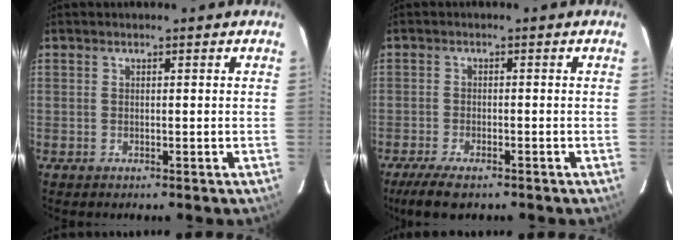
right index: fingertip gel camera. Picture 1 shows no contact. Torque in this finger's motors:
{"motor_torque": [0.47, -0.44, 0.15, 0.05]}